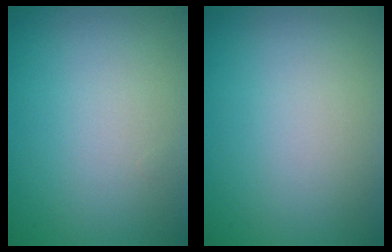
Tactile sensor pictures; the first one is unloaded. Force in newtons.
{"total": 0.0}